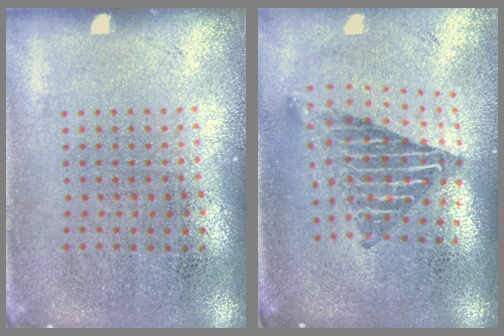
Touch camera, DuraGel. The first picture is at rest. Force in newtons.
{"total": 2.1, "press": 1.6, "slide": 1.4}